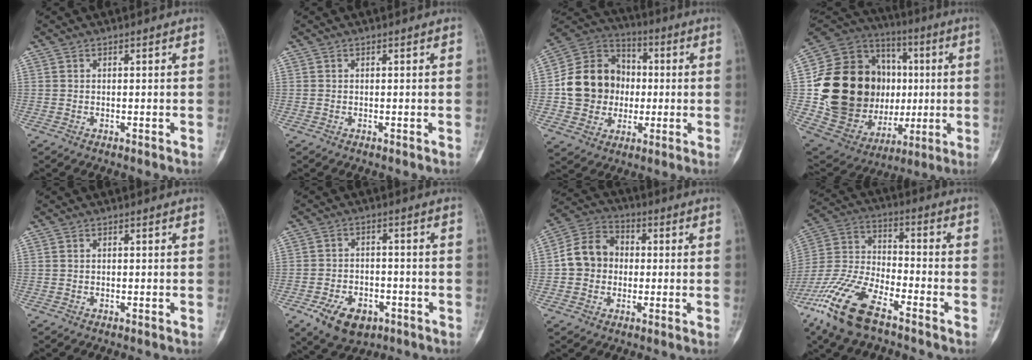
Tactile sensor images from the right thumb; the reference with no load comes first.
{"total": 0.0}
{"total": 16.4, "force": [-0.6, 14.4, 7.9], "torque": [-0.107, 0.029, -0.008]}
{"total": 33.3, "force": [0.5, 23.6, 23.5], "torque": [-0.388, 0.028, 0.027]}
{"total": 0.0}
{"total": 10.2, "force": [-5.1, 6.5, 5.9], "torque": [-0.083, 0.023, -0.075]}
{"total": 10.0, "force": [-0.1, 8.7, 5.0], "torque": [-0.070, 0.029, -0.014]}
{"total": 16.4, "force": [-10.5, 6.2, 11.0], "torque": [-0.241, 0.036, -0.210]}